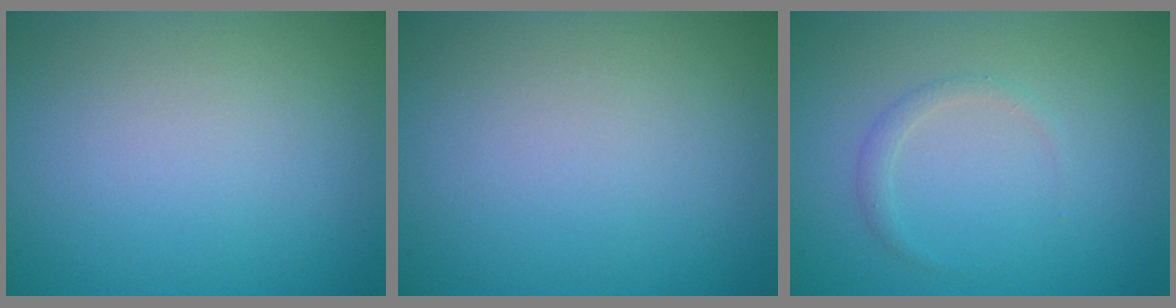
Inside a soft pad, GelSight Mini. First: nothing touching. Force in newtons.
{"total": 0.0}
{"total": 1.0, "press": 1.0, "slide": 0.1}